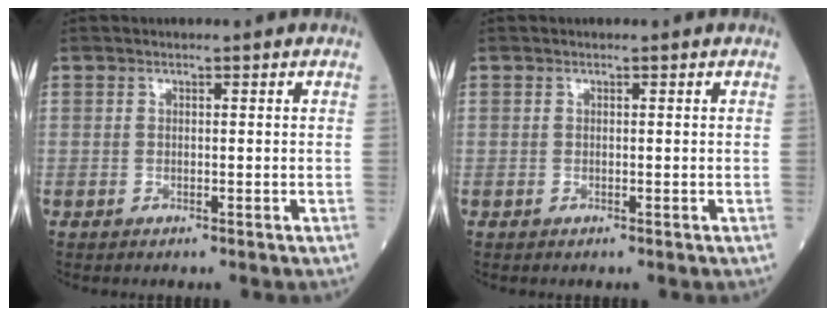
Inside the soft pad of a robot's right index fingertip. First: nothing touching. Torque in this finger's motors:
{"motor_torque": [0.27, 0.02, 0.11, 0.02]}